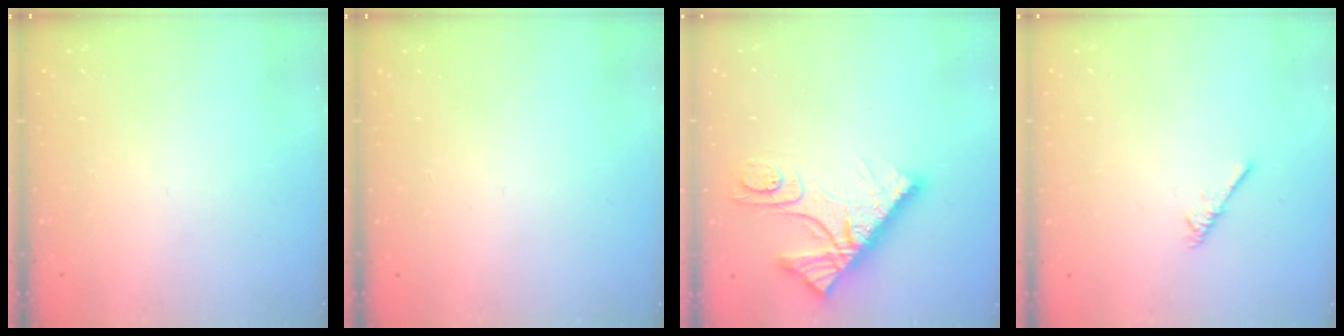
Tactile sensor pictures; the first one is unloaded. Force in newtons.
{"total": 0.0}
{"total": 14.0, "press": 13.9, "slide": 1.3}
{"total": 2.2, "press": 2.1, "slide": 0.5}